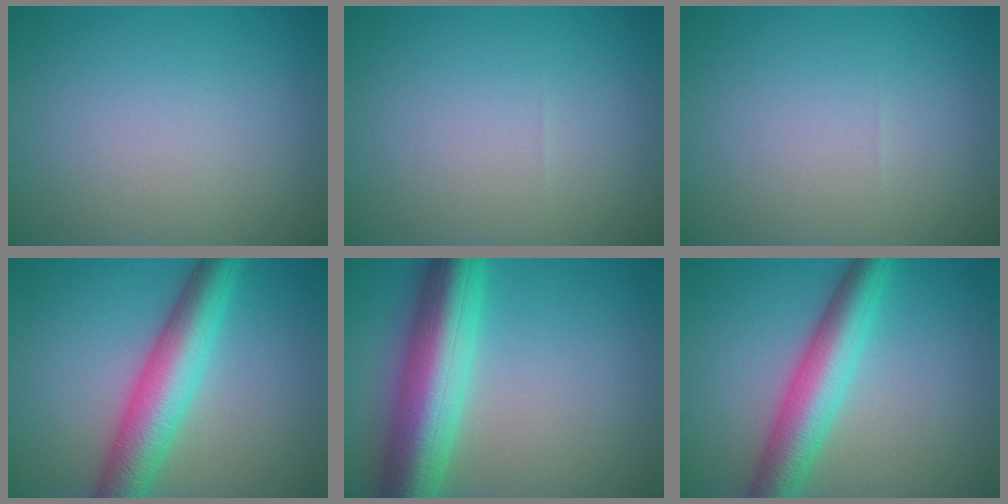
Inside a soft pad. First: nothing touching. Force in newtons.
{"total": 0.0}
{"total": 0.0}
{"total": 7.2, "press": 7.2, "slide": 0.1}
{"total": 10.1, "press": 10.1, "slide": 0.4}
{"total": 6.5, "press": 6.5, "slide": 0.0}